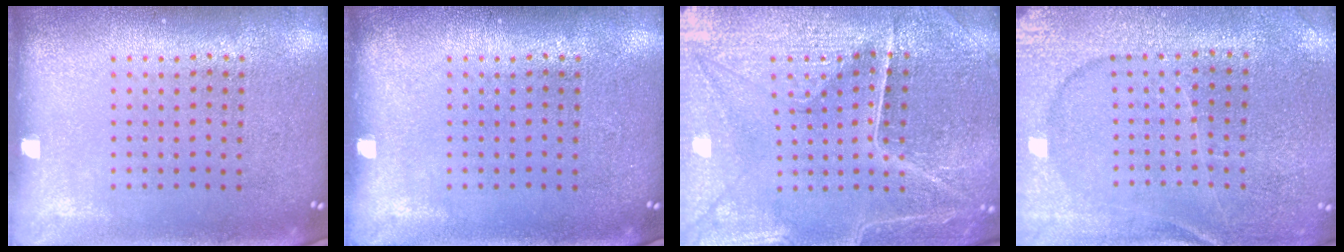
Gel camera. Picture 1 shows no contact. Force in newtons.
{"total": 0.0}
{"total": 3.5, "press": 3.5, "slide": 0.4}
{"total": 1.5, "press": 1.5, "slide": 0.2}